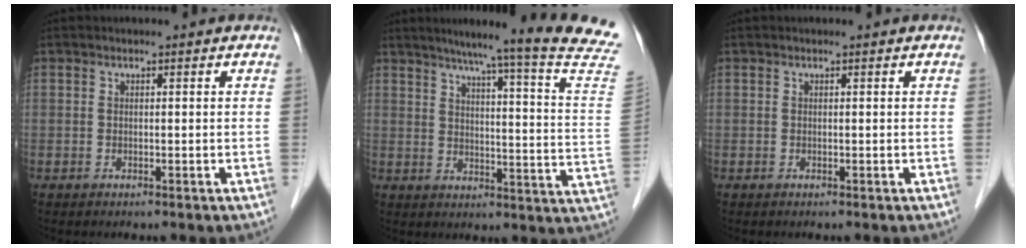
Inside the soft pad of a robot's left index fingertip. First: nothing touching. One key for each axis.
{"total": 21.8, "fx": 18.6, "fy": -2.2, "fz": 11.2, "tx": -0.163, "ty": -0.070, "tz": 0.222}
{"total": 0.0}